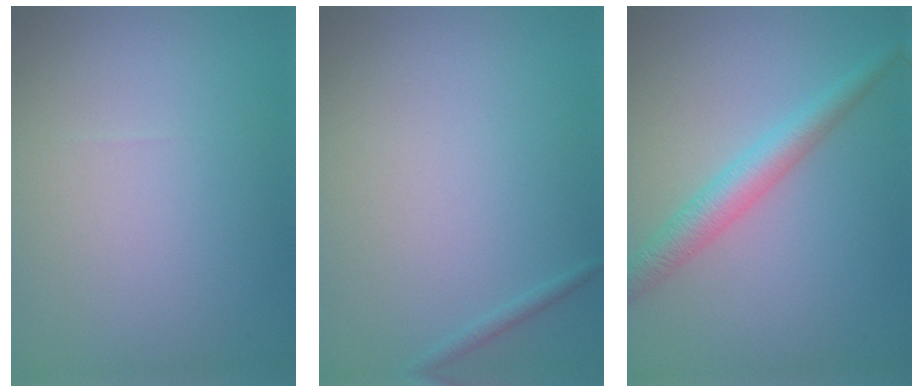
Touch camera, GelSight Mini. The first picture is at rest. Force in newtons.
{"total": 0.6, "press": 0.6, "slide": 0.1}
{"total": 3.1, "press": 3.1, "slide": 0.1}